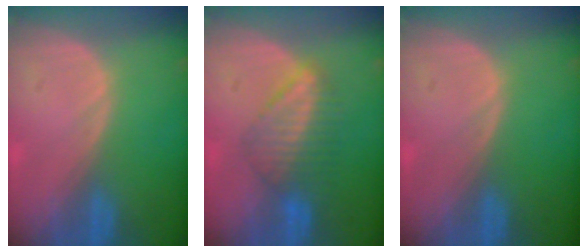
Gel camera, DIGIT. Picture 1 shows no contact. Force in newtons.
{"total": 6.3, "press": 6.1, "slide": 1.4}
{"total": 0.0}